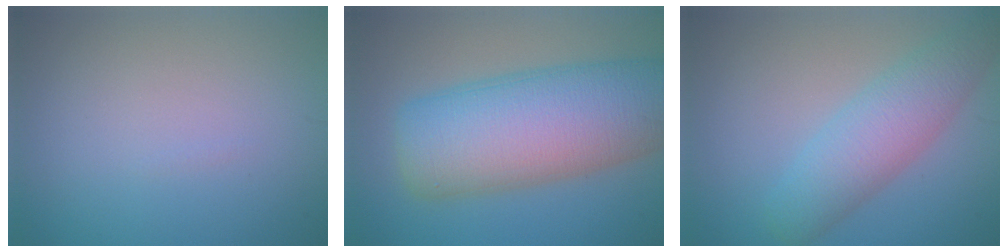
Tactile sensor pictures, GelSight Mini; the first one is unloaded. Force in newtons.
{"total": 12.1, "press": 12.1, "slide": 0.4}
{"total": 5.0, "press": 5.0, "slide": 0.1}